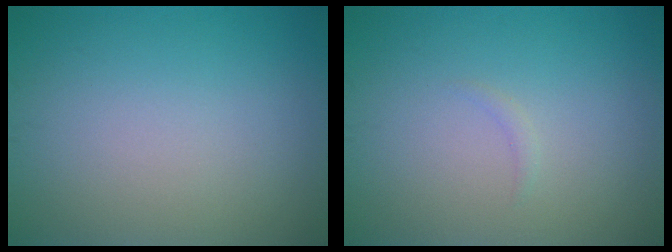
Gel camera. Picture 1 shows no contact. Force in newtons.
{"total": 0.5, "press": 0.5, "slide": 0.1}